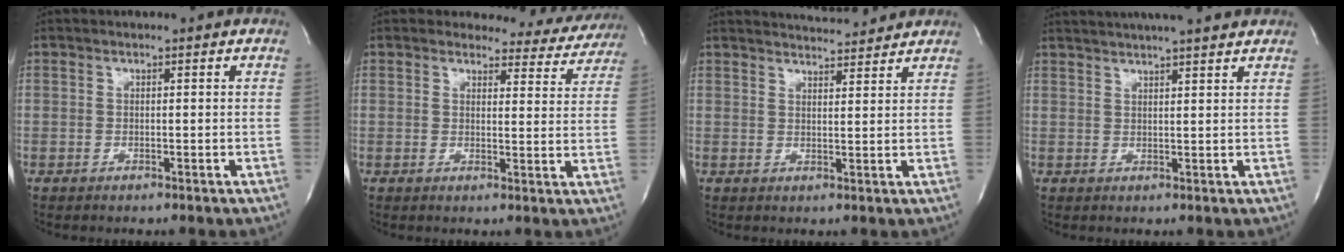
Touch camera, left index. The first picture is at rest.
{"total": 9.6, "force": [9.1, 3.1, 0.3], "torque": [0.025, -0.024, 0.080]}
{"total": 7.9, "force": [7.6, 0.8, 1.7], "torque": [-0.030, 0.011, 0.103]}
{"total": 13.8, "force": [12.3, 1.2, 6.2], "torque": [-0.103, 0.036, 0.169]}